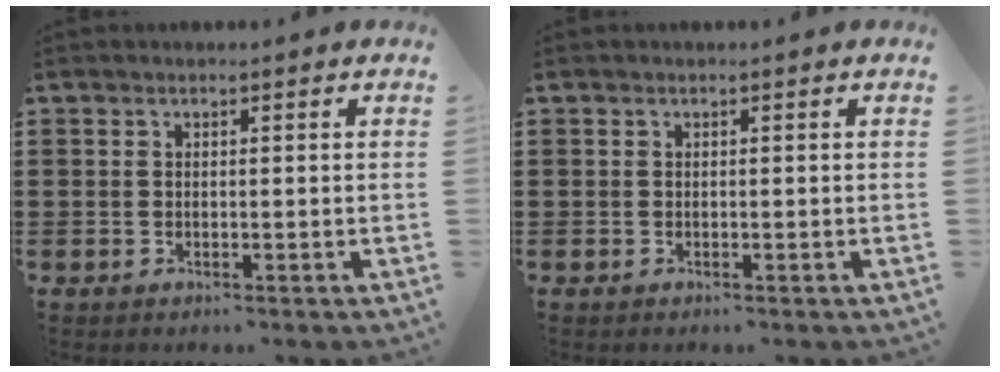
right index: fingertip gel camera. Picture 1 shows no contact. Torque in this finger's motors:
{"motor_torque": [-0.06, -0.09, -0.03, -0.02]}